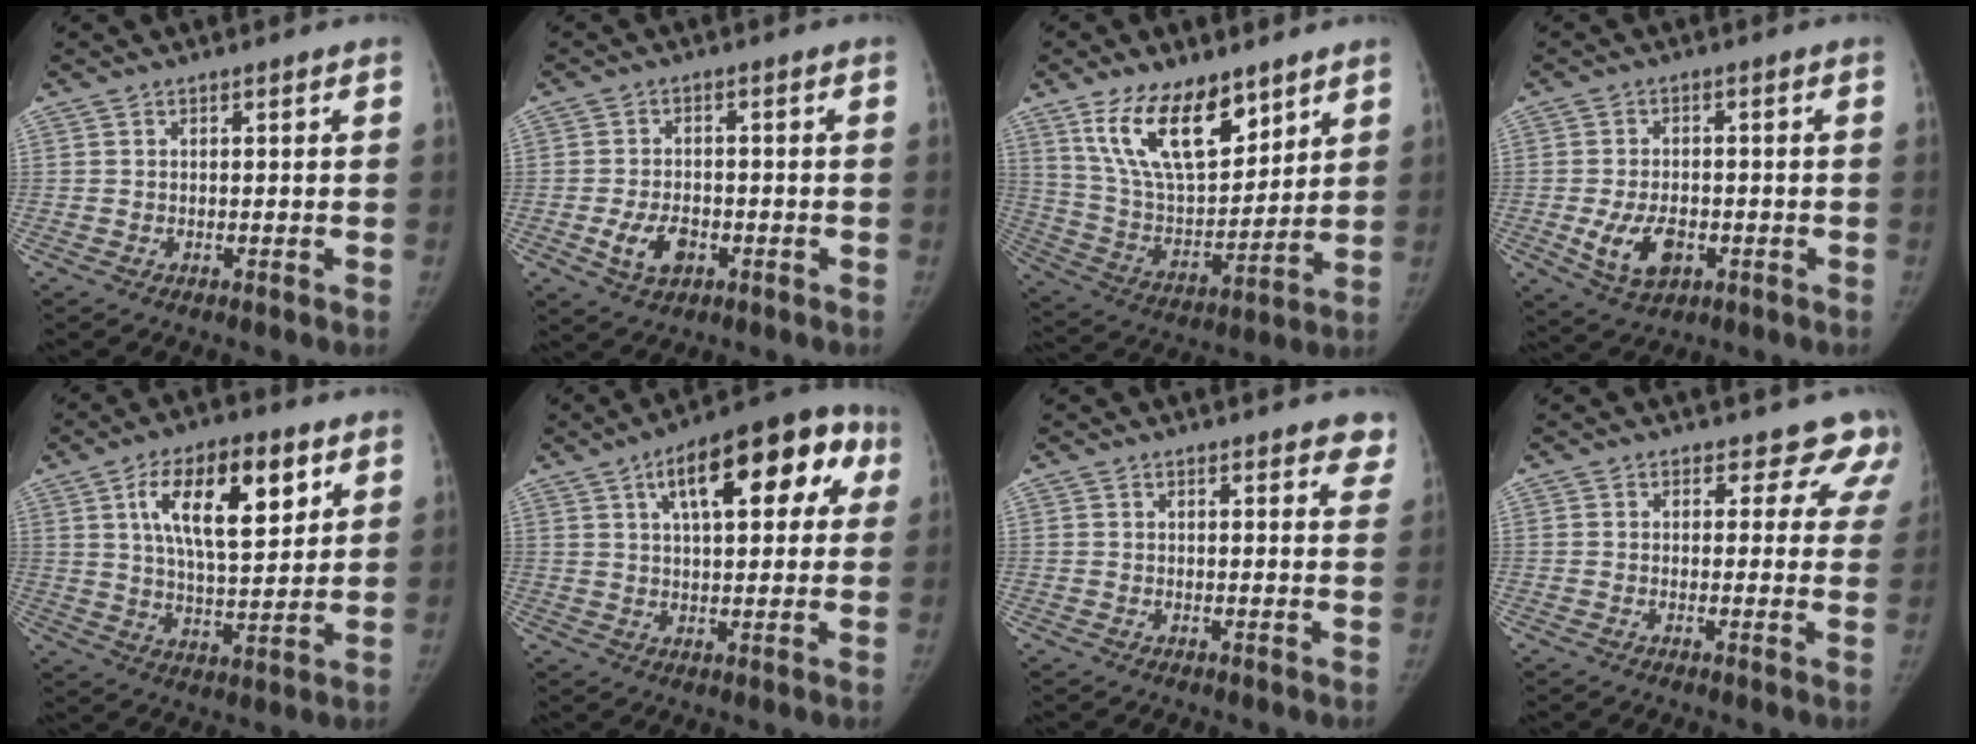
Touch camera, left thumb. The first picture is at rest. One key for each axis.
{"total": 5.8, "fx": -2.0, "fy": 3.8, "fz": 4.0, "tx": -0.069, "ty": 0.008, "tz": -0.031}
{"total": 18.0, "fx": 11.1, "fy": 8.3, "fz": 11.6, "tx": -0.163, "ty": -0.059, "tz": 0.217}
{"total": 7.7, "fx": -2.1, "fy": 4.8, "fz": 5.6, "tx": -0.097, "ty": 0.003, "tz": -0.027}
{"total": 16.5, "fx": 6.8, "fy": 6.8, "fz": 13.4, "tx": -0.192, "ty": -0.023, "tz": 0.116}
{"total": 18.9, "fx": 7.1, "fy": 8.2, "fz": 15.5, "tx": -0.182, "ty": 0.024, "tz": 0.098}
{"total": 6.7, "fx": 5.4, "fy": 2.1, "fz": 3.2, "tx": -0.002, "ty": -0.021, "tz": 0.051}
{"total": 8.7, "fx": 7.5, "fy": 4.3, "fz": 1.1, "tx": 0.047, "ty": -0.032, "tz": 0.055}